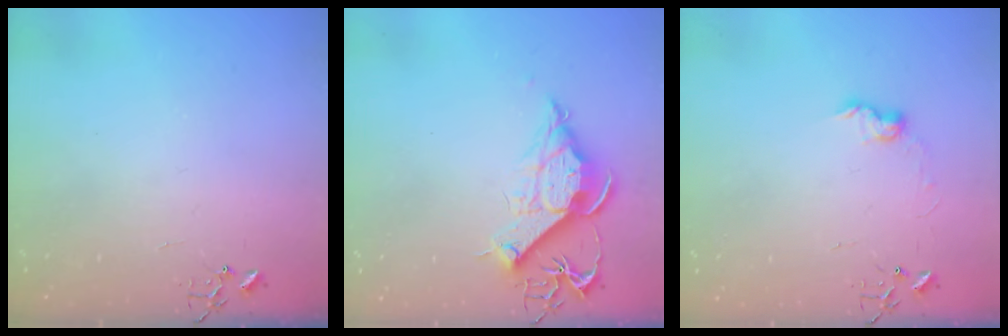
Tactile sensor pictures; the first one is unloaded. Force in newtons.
{"total": 11.8, "press": 11.7, "slide": 1.5}
{"total": 7.1, "press": 7.1, "slide": 0.4}